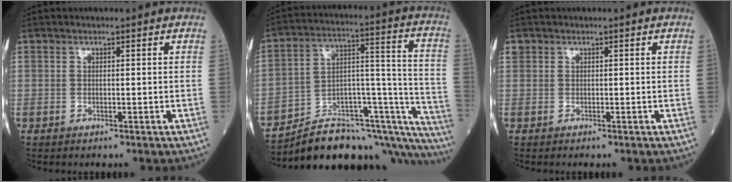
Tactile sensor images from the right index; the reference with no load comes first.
{"total": 26.6, "force": [-23.6, 5.9, 10.6], "torque": [-0.081, 0.048, -0.335]}
{"total": 0.6, "force": [0.1, 0.6, 0.1], "torque": [-0.001, 0.008, 0.001]}